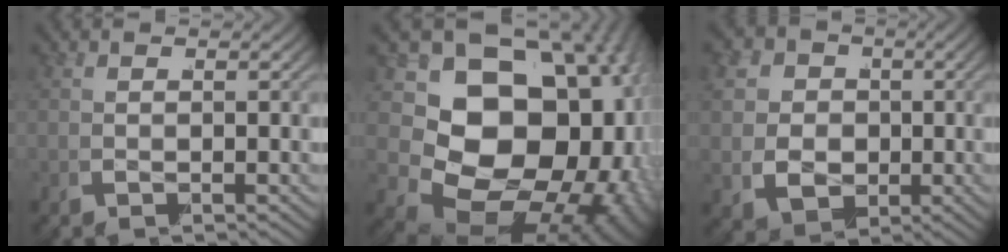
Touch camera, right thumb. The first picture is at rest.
{"total": 30.2, "force": [-1.7, 21.8, 20.8], "torque": [-0.382, -0.048, -0.014]}
{"total": 11.2, "force": [0.3, 9.4, 6.0], "torque": [-0.126, -0.034, 0.013]}